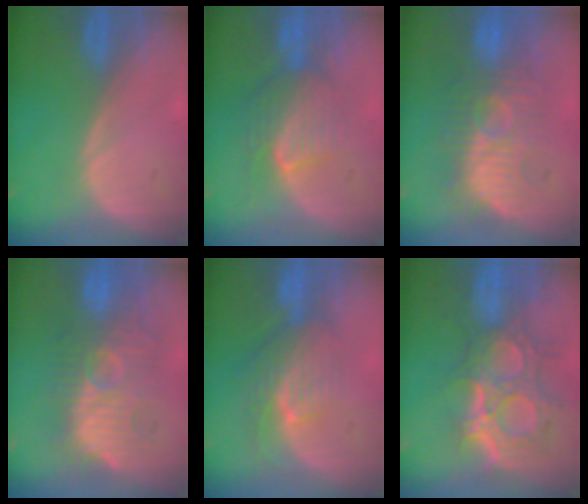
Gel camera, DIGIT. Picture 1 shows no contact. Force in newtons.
{"total": 7.5, "press": 7.3, "slide": 1.6}
{"total": 9.7, "press": 9.6, "slide": 1.4}
{"total": 10.3, "press": 10.3, "slide": 0.6}
{"total": 8.2, "press": 7.3, "slide": 3.7}
{"total": 11.9, "press": 10.7, "slide": 5.3}